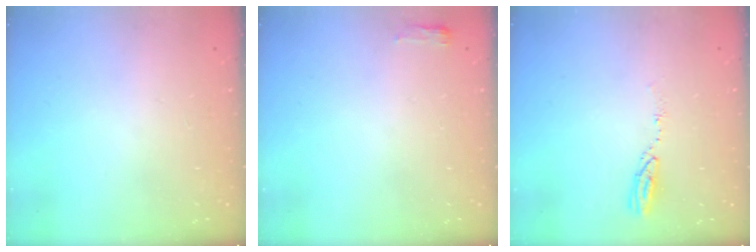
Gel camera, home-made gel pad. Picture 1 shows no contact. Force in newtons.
{"total": 2.7, "press": 2.6, "slide": 0.8}
{"total": 4.0, "press": 4.0, "slide": 0.3}